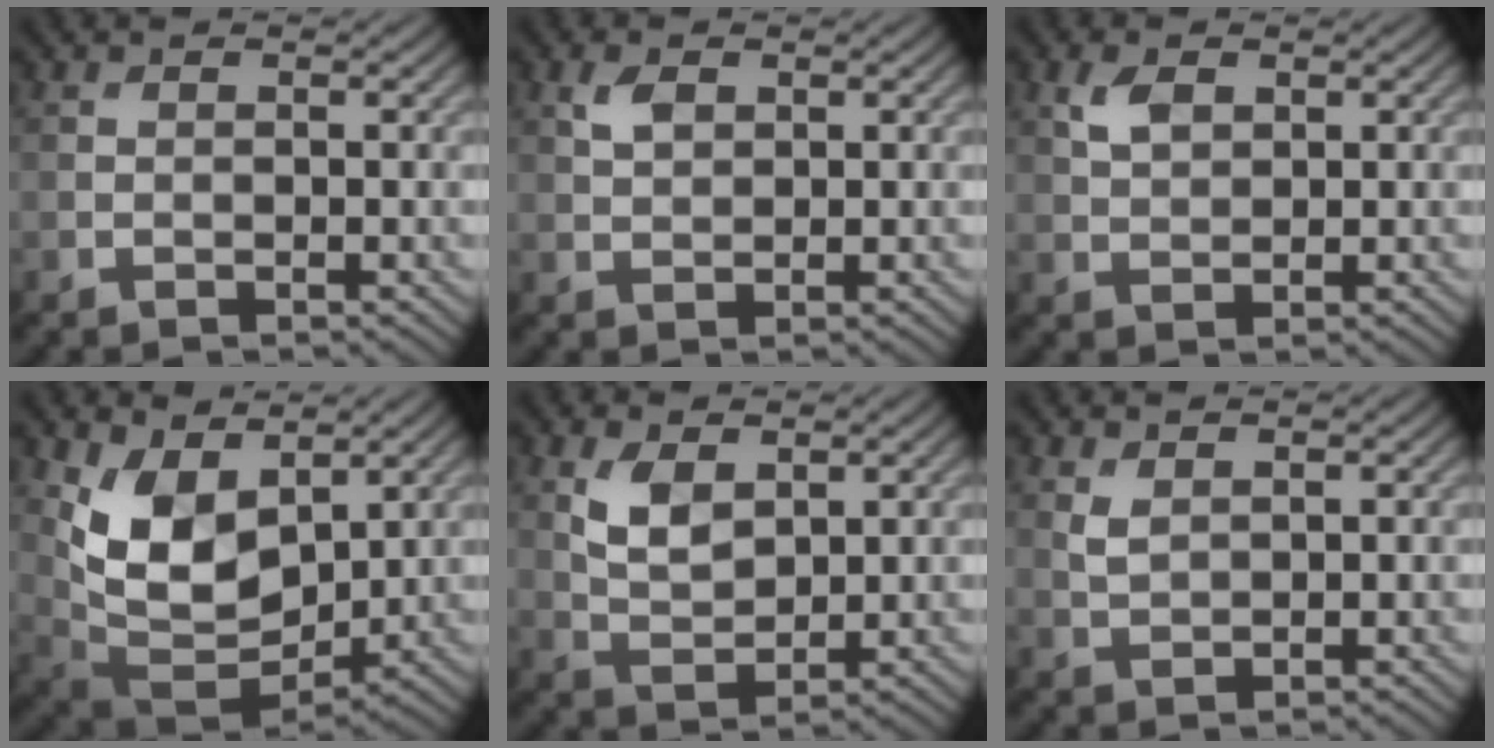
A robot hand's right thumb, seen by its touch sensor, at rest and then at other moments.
{"total": 2.3, "force": [1.1, 1.3, 1.5], "torque": [-0.038, 0.003, 0.022]}
{"total": 2.9, "force": [1.3, 1.7, 1.9], "torque": [-0.046, 0.003, 0.027]}
{"total": 10.5, "force": [4.1, 6.3, 7.3], "torque": [-0.155, -0.011, 0.075]}
{"total": 4.8, "force": [2.0, 2.7, 3.5], "torque": [-0.084, -0.004, 0.042]}
{"total": 1.7, "force": [1.0, 0.9, 1.1], "torque": [-0.031, -0.003, 0.025]}